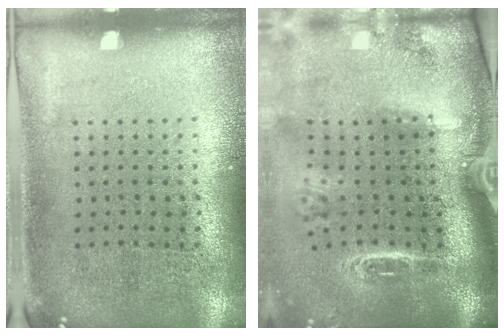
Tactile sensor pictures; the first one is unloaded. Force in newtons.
{"total": 3.1, "press": 2.0, "slide": 2.3}